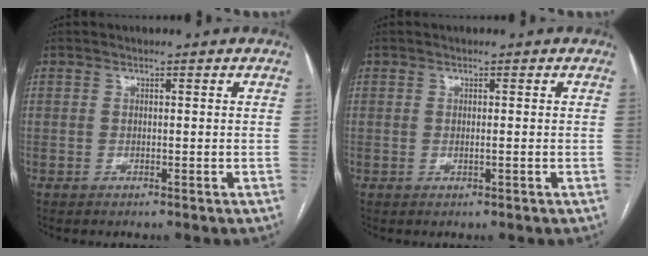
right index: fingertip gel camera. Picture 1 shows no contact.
{"total": 0.6, "force": [-0.1, -0.1, 0.5], "torque": [-0.010, 0.000, -0.002]}